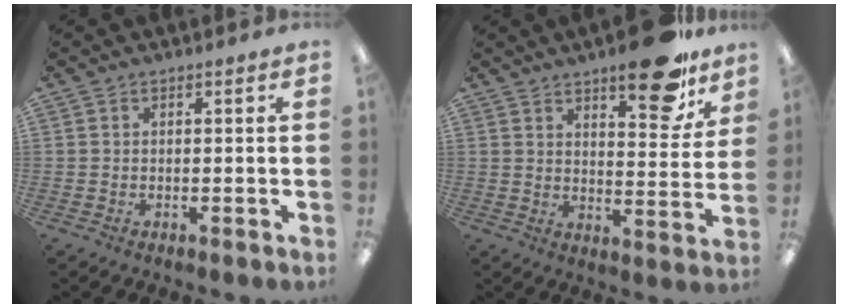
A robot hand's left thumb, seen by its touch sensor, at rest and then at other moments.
{"total": 15.3, "force": [10.9, 5.3, 9.3], "torque": [-0.103, -0.073, 0.176]}